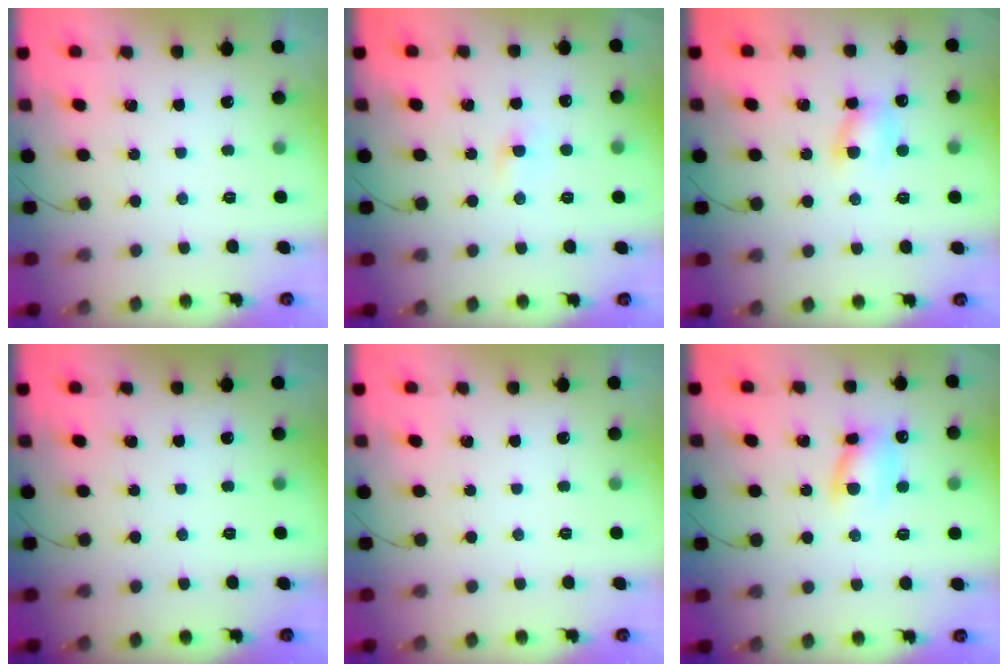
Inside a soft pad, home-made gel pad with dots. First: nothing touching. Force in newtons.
{"total": 1.5, "press": 1.2, "slide": 0.8}
{"total": 6.0, "press": 5.9, "slide": 1.3}
{"total": 0.0}
{"total": 0.0}
{"total": 7.5, "press": 7.4, "slide": 1.4}